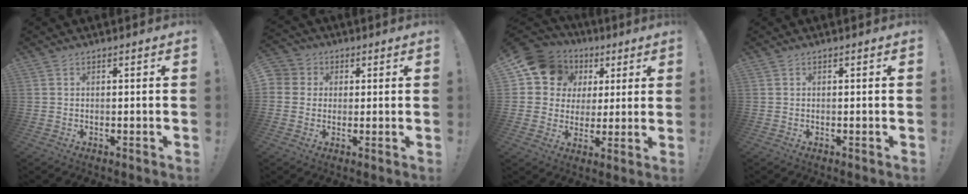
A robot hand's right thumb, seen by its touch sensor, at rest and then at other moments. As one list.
[{"total": 5.1, "force": [0.4, 4.9, 1.4], "torque": [-0.027, 0.002, 0.007]}, {"total": 12.7, "force": [5.9, 10.5, 4.1], "torque": [-0.060, -0.030, 0.122]}, {"total": 0.0}]